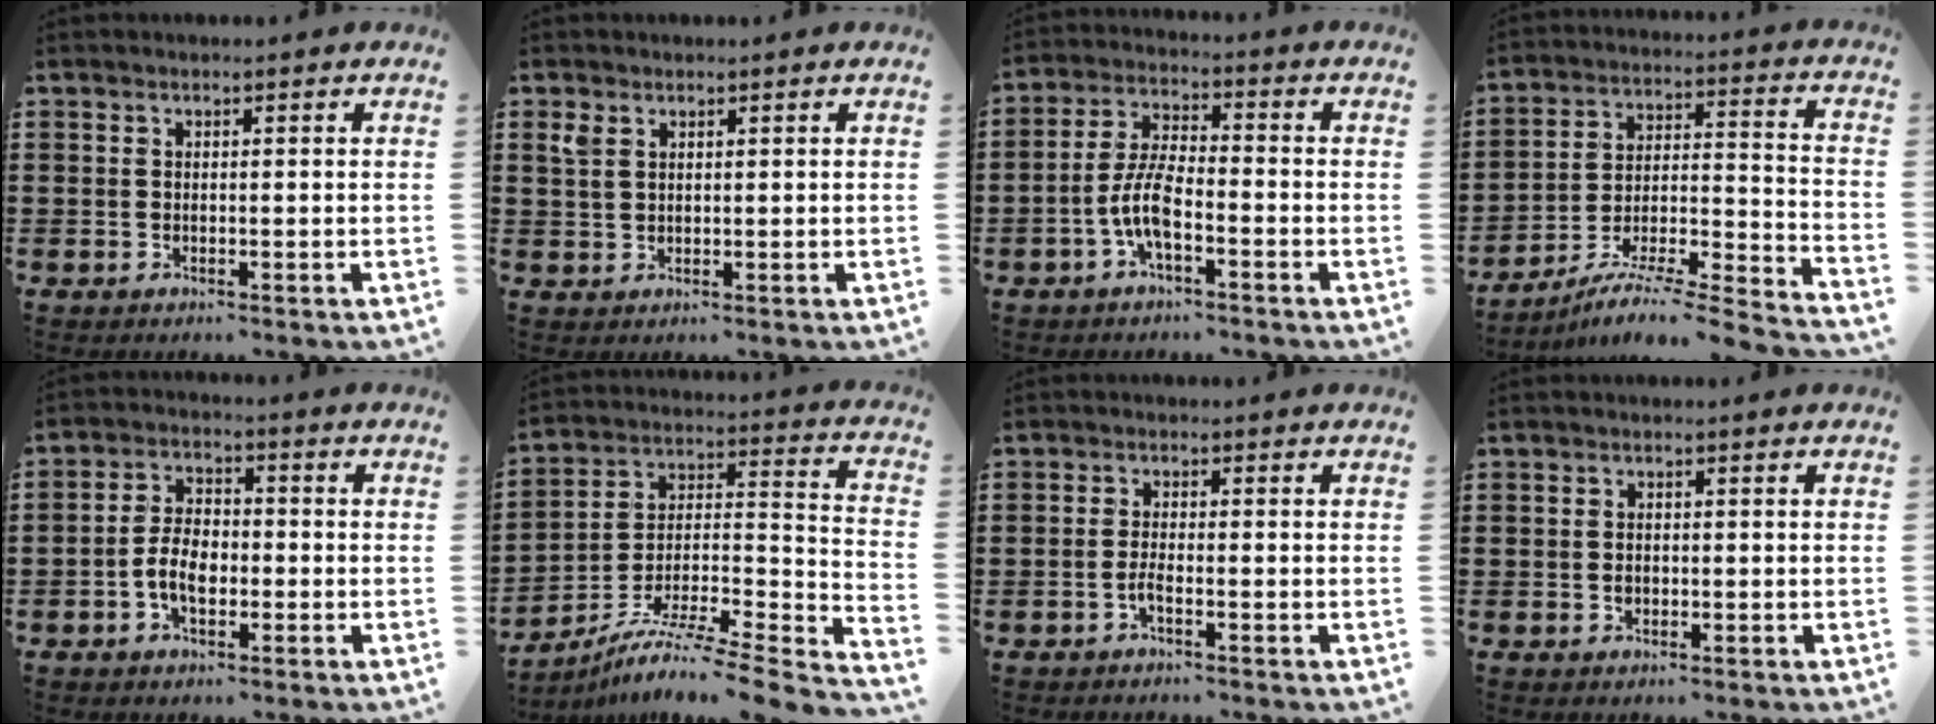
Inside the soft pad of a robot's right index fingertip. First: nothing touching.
{"total": 2.2, "force": [1.4, 1.3, 1.1], "torque": [-0.027, 0.005, 0.026]}
{"total": 6.8, "force": [-2.8, 2.1, 5.9], "torque": [-0.141, -0.009, -0.060]}
{"total": 7.3, "force": [-6.5, -0.2, 3.4], "torque": [-0.055, -0.007, -0.132]}
{"total": 5.4, "force": [-1.7, 3.0, 4.1], "torque": [-0.094, 0.002, -0.035]}
{"total": 7.2, "force": [-5.4, 0.6, 4.6], "torque": [-0.077, -0.010, -0.109]}
{"total": 1.9, "force": [-1.1, 0.2, 1.6], "torque": [-0.036, -0.004, -0.022]}
{"total": 0.9, "force": [-0.2, 0.7, 0.6], "torque": [-0.014, 0.003, -0.005]}